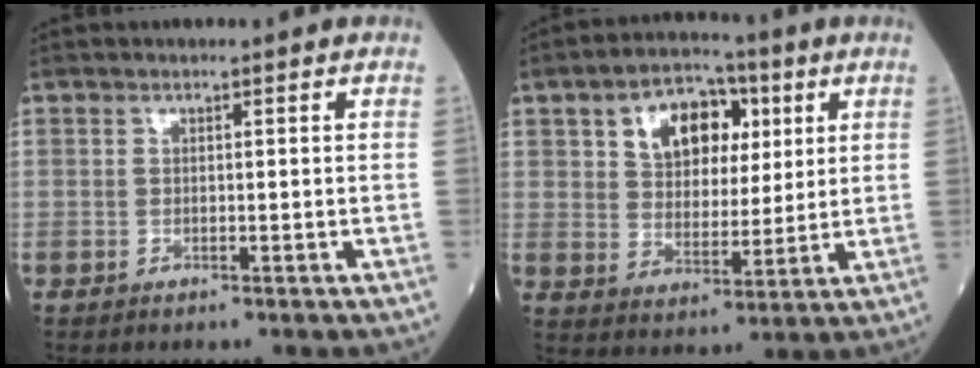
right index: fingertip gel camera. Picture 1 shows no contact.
{"total": 10.6, "force": [4.2, 6.9, 6.8], "torque": [-0.115, 0.028, 0.071]}